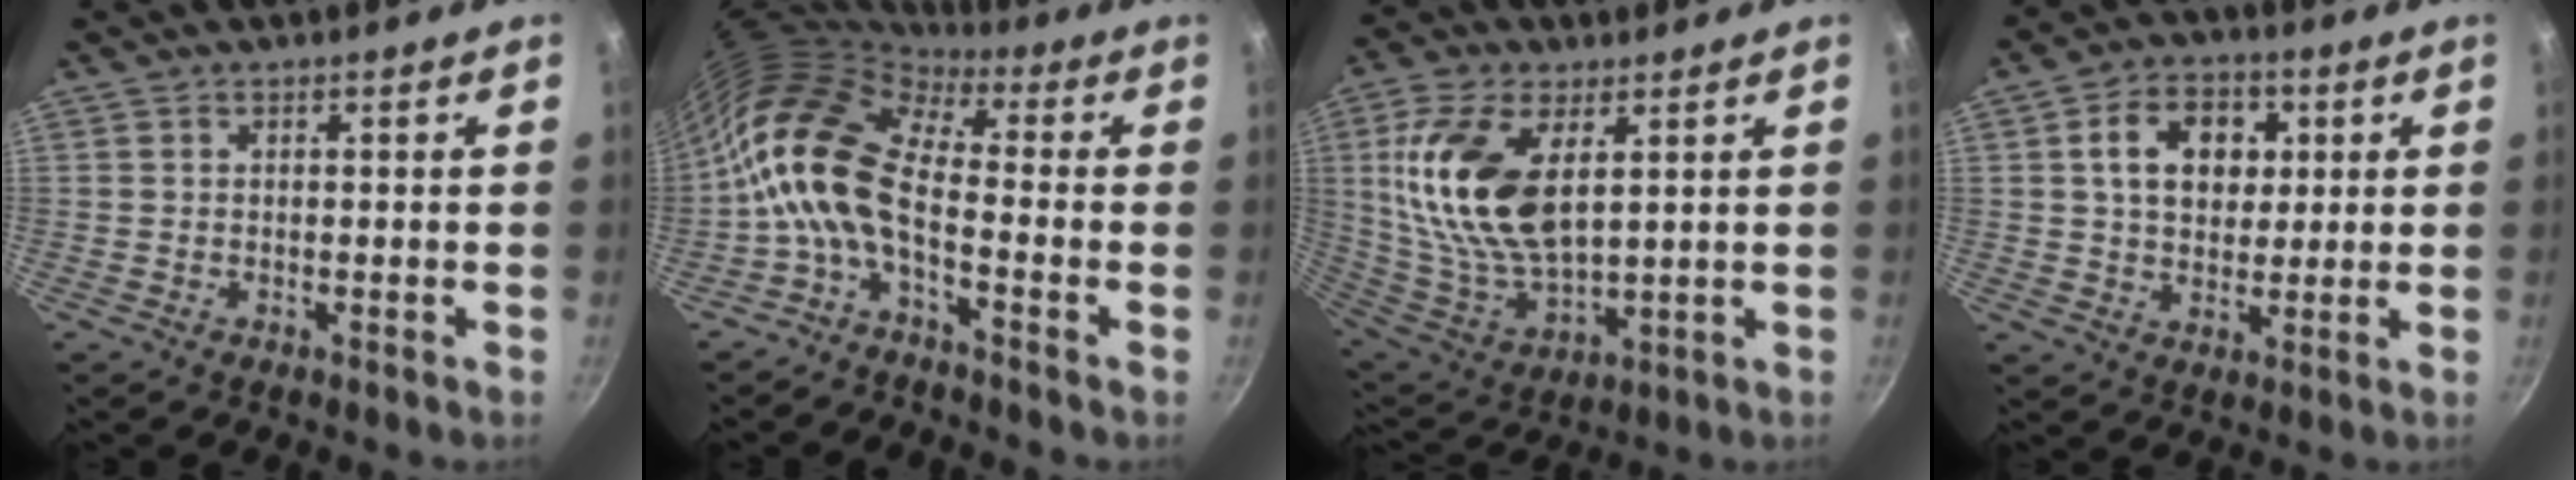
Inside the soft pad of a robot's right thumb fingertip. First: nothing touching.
{"total": 11.9, "force": [-2.2, 5.7, 10.2], "torque": [-0.188, 0.030, -0.060]}
{"total": 18.5, "force": [4.9, 9.7, 15.0], "torque": [-0.291, -0.020, 0.104]}
{"total": 10.7, "force": [2.7, 7.9, 6.7], "torque": [-0.082, 0.004, 0.037]}